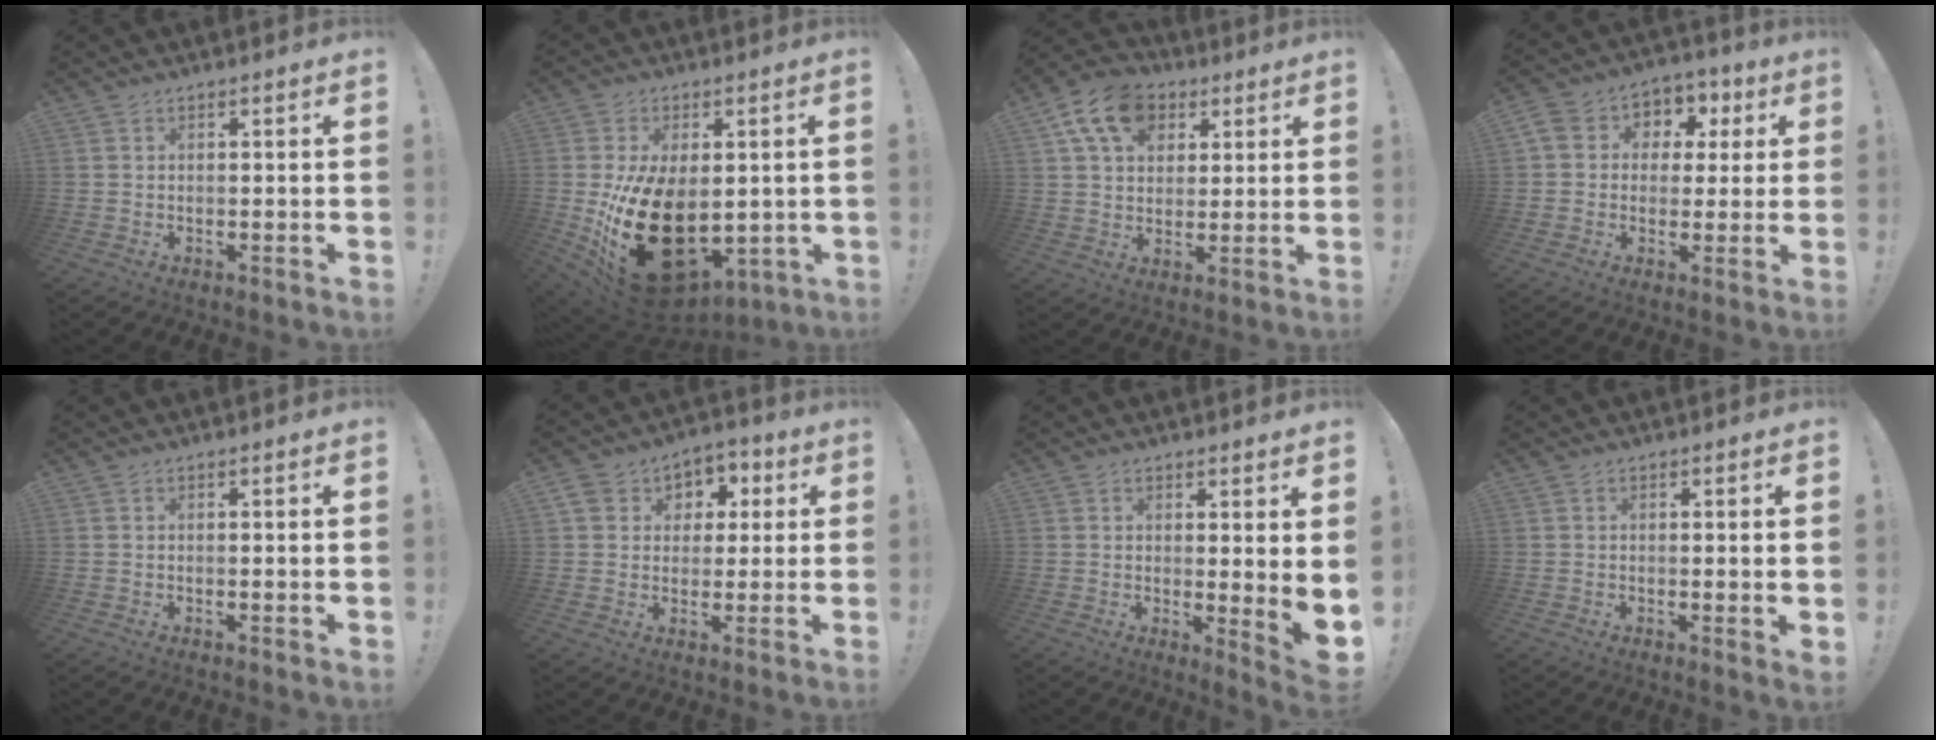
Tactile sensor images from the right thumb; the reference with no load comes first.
{"total": 26.5, "force": [-4.3, 16.8, 20.0], "torque": [-0.365, 0.008, -0.042]}
{"total": 14.5, "force": [6.7, 10.3, 7.7], "torque": [-0.121, -0.022, 0.128]}
{"total": 8.5, "force": [-0.1, 8.0, 3.1], "torque": [-0.038, 0.012, 0.005]}
{"total": 0.8, "force": [0.2, -0.2, 0.8], "torque": [-0.011, -0.002, 0.001]}
{"total": 8.4, "force": [1.6, 7.8, 2.7], "torque": [-0.039, 0.004, 0.035]}
{"total": 5.0, "force": [1.5, 0.3, 4.8], "torque": [-0.049, -0.036, 0.028]}
{"total": 1.9, "force": [0.6, -0.2, 1.8], "torque": [-0.020, -0.007, 0.008]}